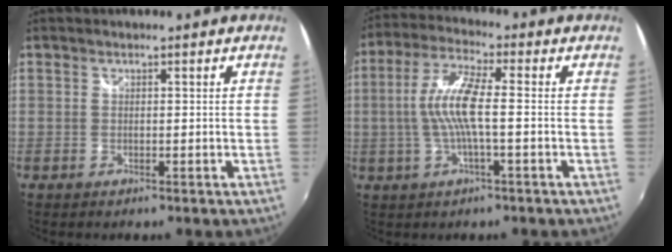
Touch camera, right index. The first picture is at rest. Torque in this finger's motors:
{"motor_torque": [1.14, -0.34, 0.75, 0.19]}